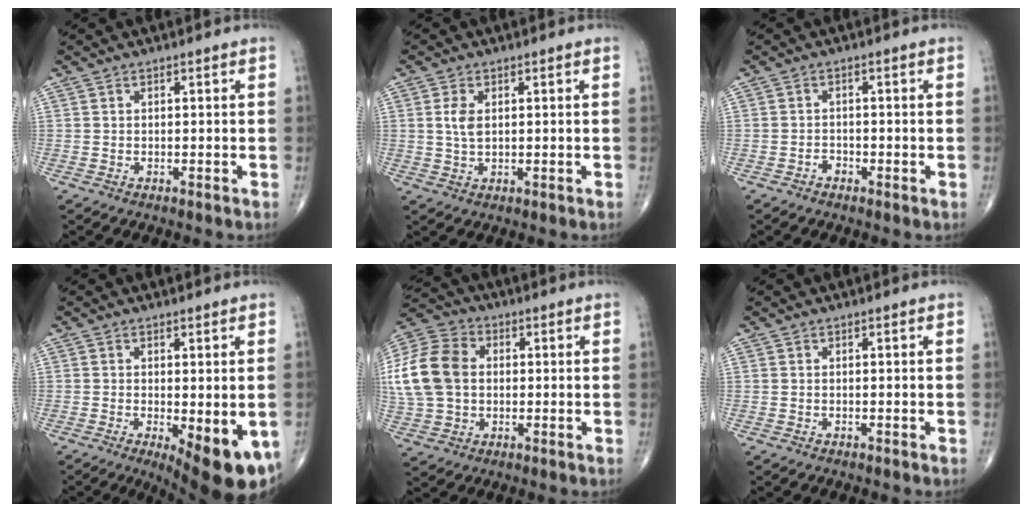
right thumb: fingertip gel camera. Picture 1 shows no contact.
{"total": 3.5, "force": [0.8, 2.0, 2.8], "torque": [-0.055, -0.003, 0.017]}
{"total": 1.3, "force": [-0.9, 0.8, 0.3], "torque": [0.000, 0.002, -0.021]}
{"total": 12.6, "force": [-4.3, 4.0, 11.1], "torque": [-0.125, -0.022, -0.052]}
{"total": 16.9, "force": [1.4, 12.6, 11.2], "torque": [-0.249, 0.022, 0.026]}
{"total": 0.0}